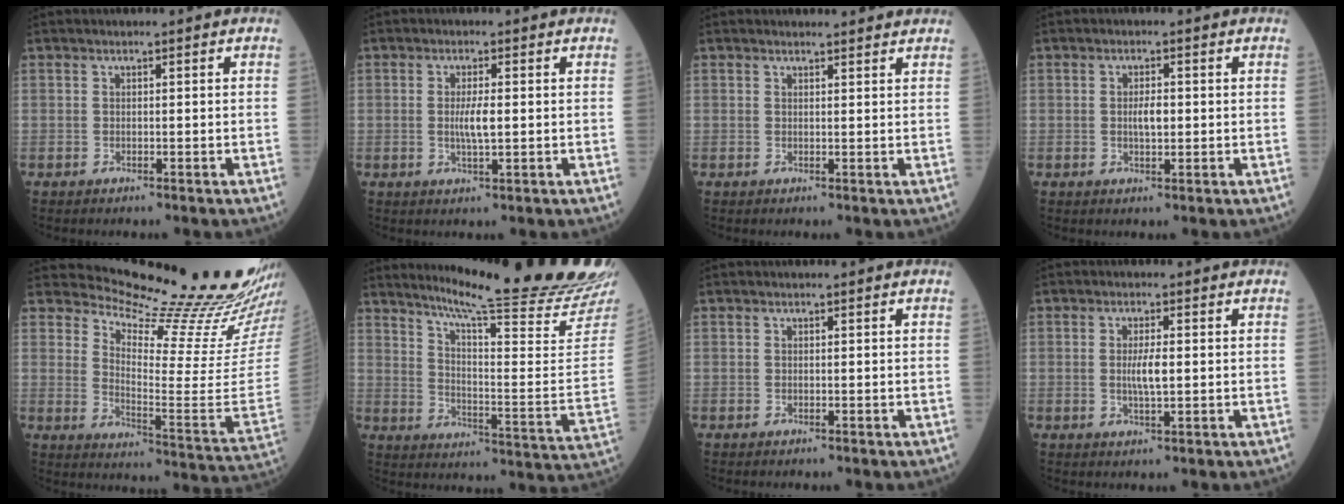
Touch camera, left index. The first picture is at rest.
{"total": 3.2, "force": [0.1, 0.4, 3.2], "torque": [-0.062, -0.003, 0.003]}
{"total": 4.0, "force": [3.9, 0.7, 0.7], "torque": [-0.013, 0.007, 0.040]}
{"total": 2.5, "force": [0.1, 0.9, 2.3], "torque": [-0.043, 0.001, 0.002]}
{"total": 24.2, "force": [22.7, 0.9, 8.2], "torque": [-0.130, -0.144, 0.284]}
{"total": 24.3, "force": [21.7, -2.2, 10.7], "torque": [-0.173, -0.115, 0.288]}
{"total": 0.0}
{"total": 3.2, "force": [0.1, 0.5, 3.2], "torque": [-0.061, -0.002, 0.004]}